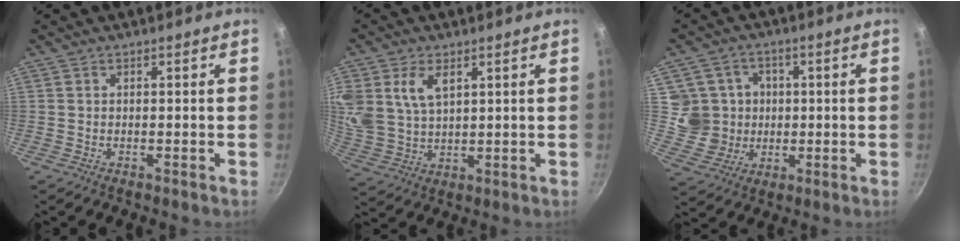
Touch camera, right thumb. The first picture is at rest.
{"total": 11.0, "force": [4.5, 7.1, 7.1], "torque": [-0.143, -0.013, 0.096]}
{"total": 9.6, "force": [0.7, 9.3, 2.0], "torque": [0.003, 0.002, 0.015]}